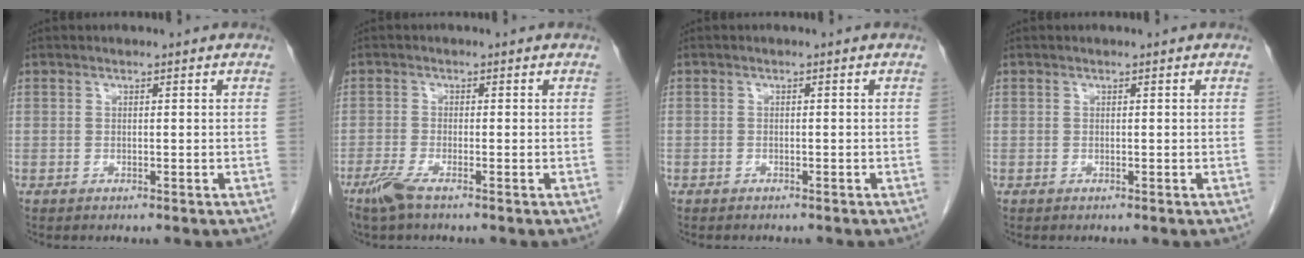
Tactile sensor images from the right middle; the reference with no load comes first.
{"total": 3.7, "force": [-2.5, 0.3, 2.7], "torque": [-0.063, -0.010, -0.056]}
{"total": 1.4, "force": [-1.2, 0.7, 0.2], "torque": [-0.005, 0.002, -0.019]}
{"total": 0.0}